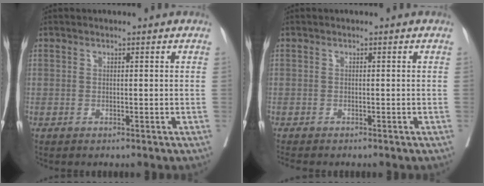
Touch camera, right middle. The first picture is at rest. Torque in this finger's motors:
{"motor_torque": [0.17, -0.28, 0.02, 0.01]}